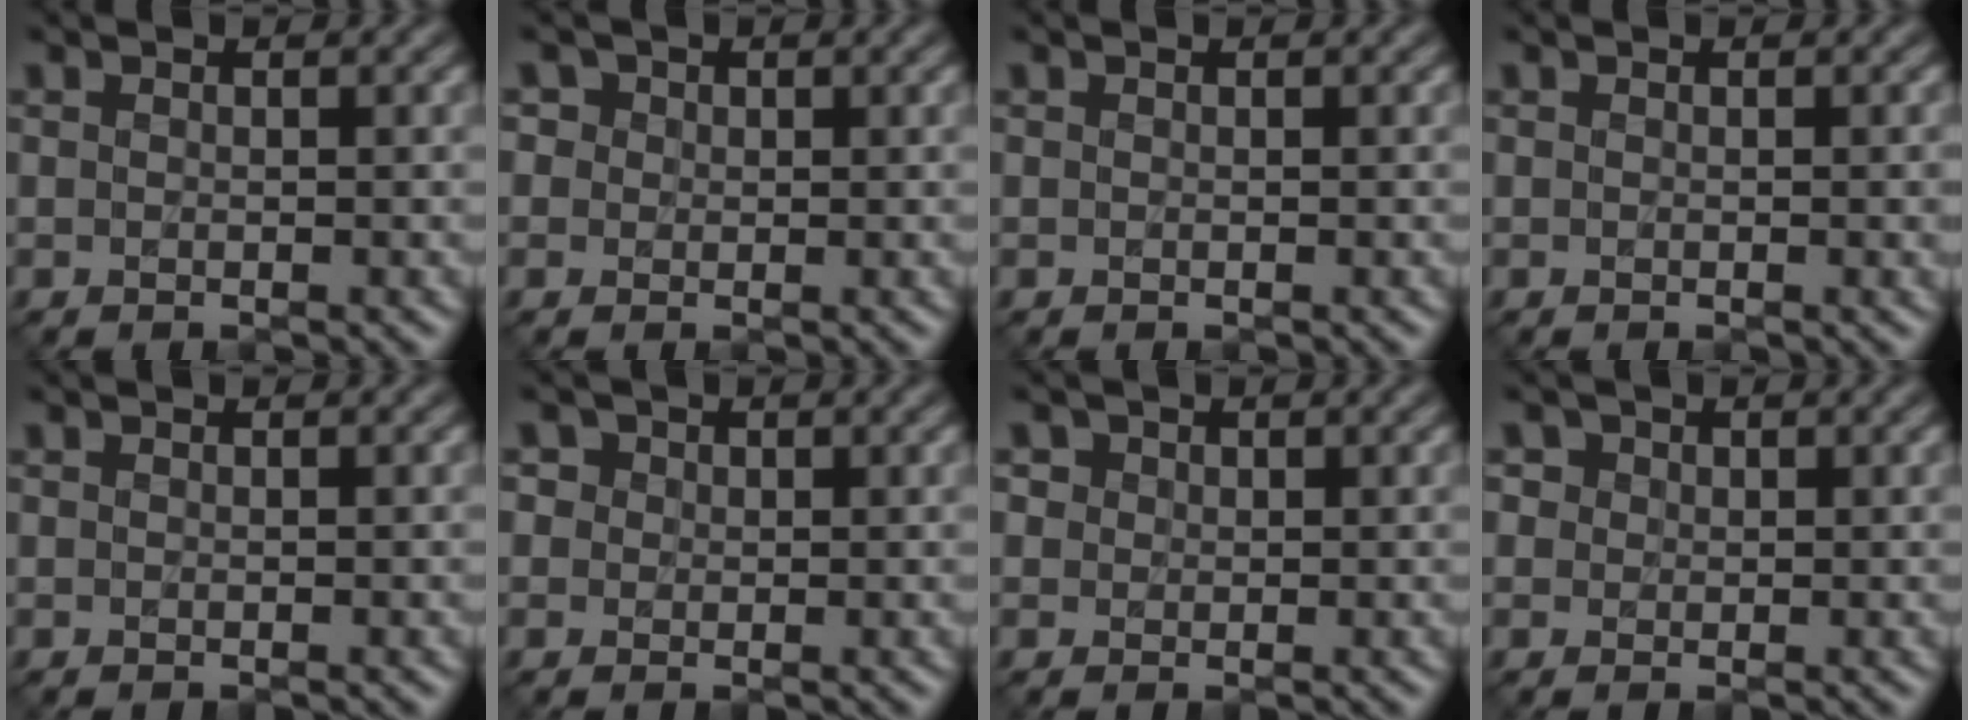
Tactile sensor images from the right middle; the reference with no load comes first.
{"total": 2.3, "force": [1.1, 1.9, 0.8], "torque": [-0.011, 0.008, 0.008]}
{"total": 0.0}
{"total": 1.0, "force": [0.0, 0.1, 1.0], "torque": [-0.011, -0.001, 0.000]}
{"total": 0.0}
{"total": 2.4, "force": [1.1, 1.9, 0.8], "torque": [-0.014, 0.008, 0.009]}
{"total": 1.9, "force": [1.0, 1.5, 0.6], "torque": [-0.015, 0.004, 0.014]}
{"total": 2.3, "force": [1.2, 1.8, 0.8], "torque": [-0.019, 0.005, 0.017]}